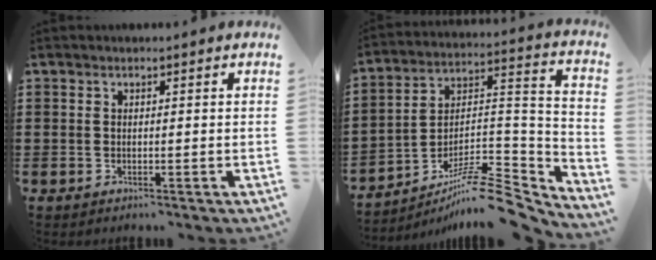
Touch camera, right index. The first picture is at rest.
{"total": 9.8, "force": [-8.0, 2.2, 5.2], "torque": [-0.076, 0.016, -0.155]}